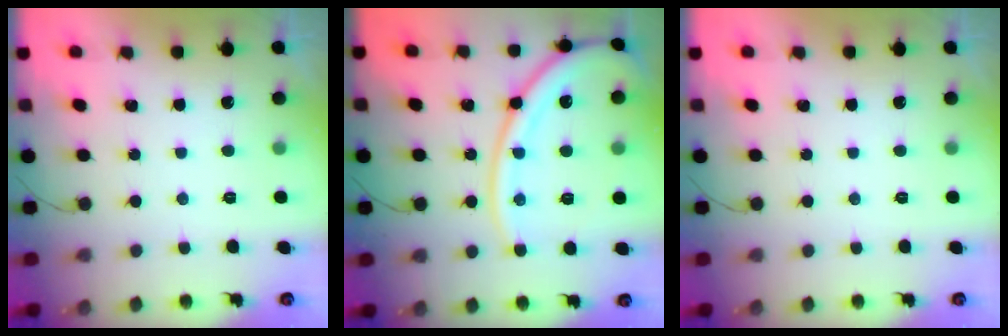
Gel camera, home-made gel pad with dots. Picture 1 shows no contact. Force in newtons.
{"total": 16.8, "press": 16.7, "slide": 2.1}
{"total": 0.0}